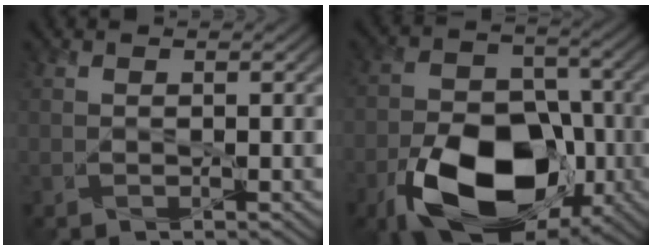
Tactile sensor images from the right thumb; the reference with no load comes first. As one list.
[{"total": 16.6, "force": [-7.7, 9.5, 11.2], "torque": [-0.194, -0.031, -0.140]}]